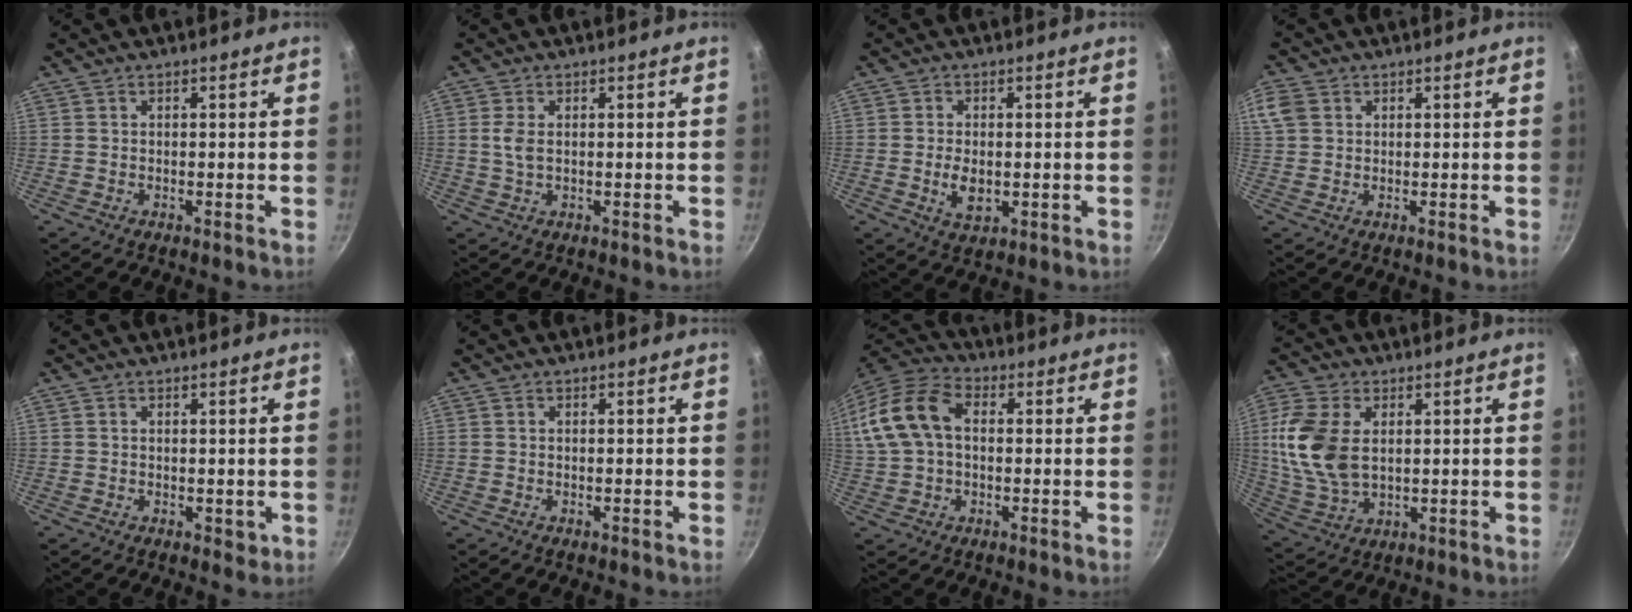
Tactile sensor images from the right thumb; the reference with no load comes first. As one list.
[{"total": 2.8, "force": [0.4, 1.5, 2.3], "torque": [-0.048, 0.000, 0.008]}, {"total": 5.0, "force": [-0.6, 3.1, 3.9], "torque": [-0.068, -0.003, -0.006]}, {"total": 5.8, "force": [1.9, 4.5, 3.0], "torque": [-0.060, 0.008, 0.033]}, {"total": 1.8, "force": [0.1, 1.3, 1.3], "torque": [-0.011, 0.000, 0.003]}, {"total": 0.0}, {"total": 14.9, "force": [2.1, 9.8, 11.0], "torque": [-0.220, 0.034, 0.025]}, {"total": 13.7, "force": [2.3, 8.6, 10.4], "torque": [-0.205, -0.007, 0.050]}]